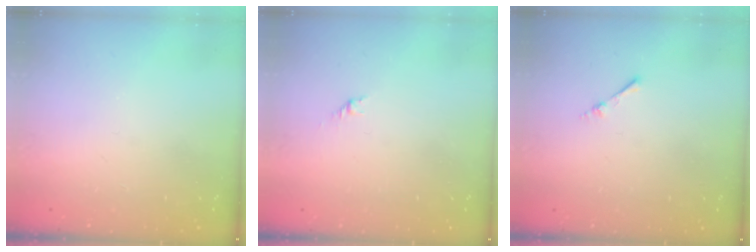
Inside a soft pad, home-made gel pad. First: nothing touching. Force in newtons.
{"total": 1.7, "press": 1.6, "slide": 0.7}
{"total": 1.7, "press": 1.7, "slide": 0.3}